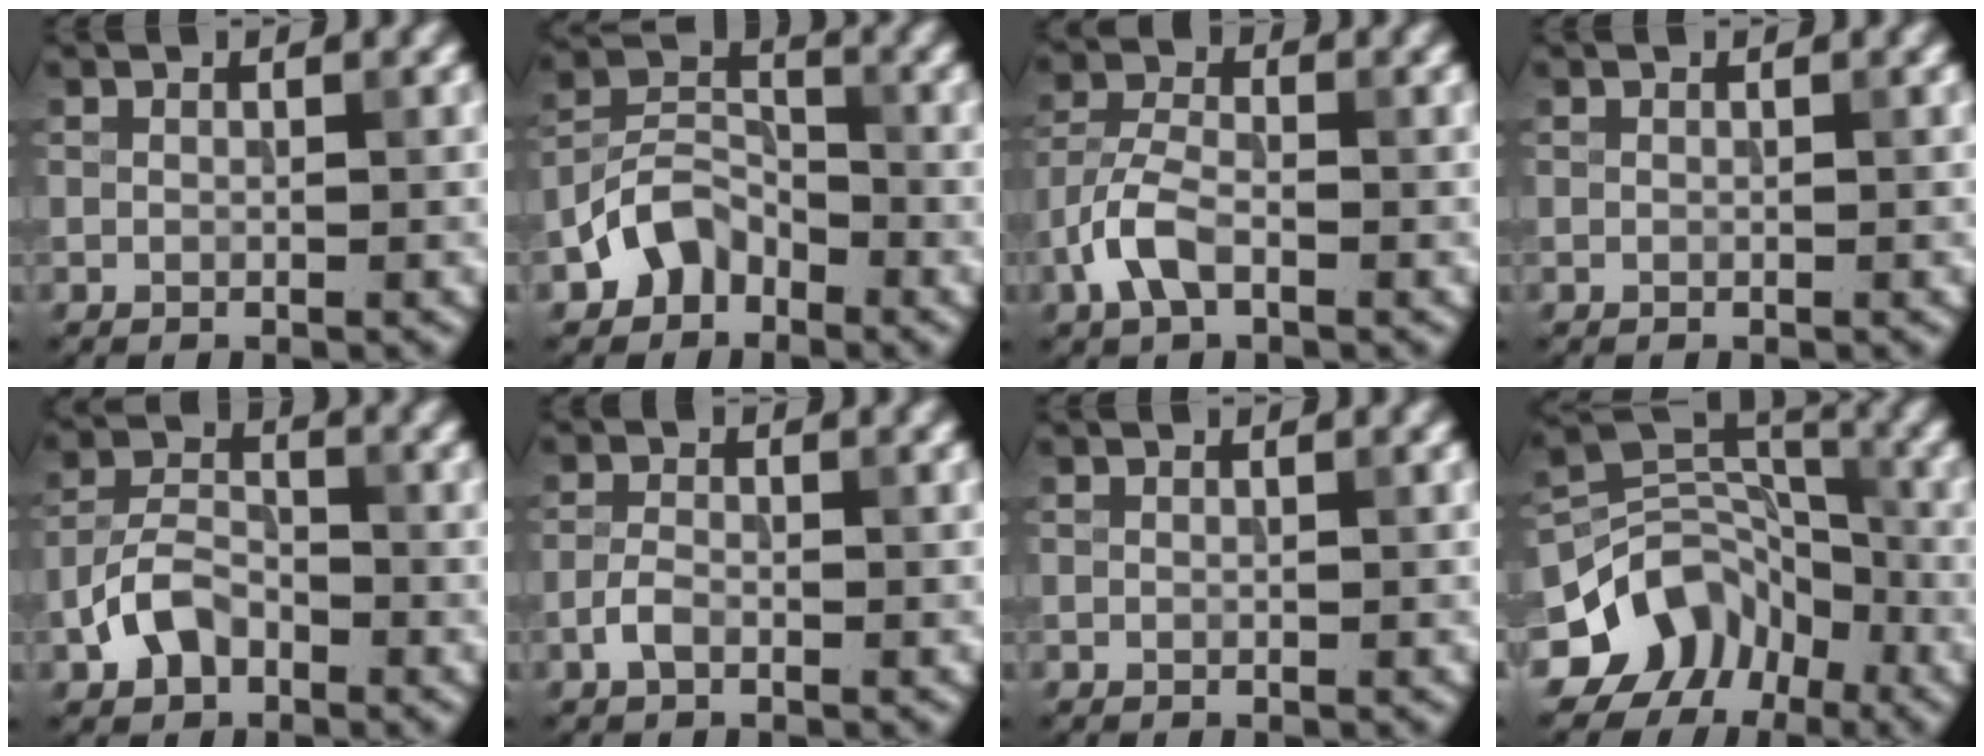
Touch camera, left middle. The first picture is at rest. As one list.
[{"total": 4.3, "force": [-2.6, 2.9, 1.7], "torque": [-0.028, 0.009, -0.060]}, {"total": 3.8, "force": [-1.9, 1.8, 2.7], "torque": [-0.057, 0.005, -0.047]}, {"total": 0.0}, {"total": 4.1, "force": [-2.1, 2.6, 2.4], "torque": [-0.046, 0.008, -0.047]}, {"total": 1.6, "force": [-0.9, 0.8, 1.1], "torque": [-0.023, 0.003, -0.022]}, {"total": 0.0}, {"total": 9.8, "force": [-5.8, 7.3, 3.0], "torque": [-0.047, 0.025, -0.110]}]